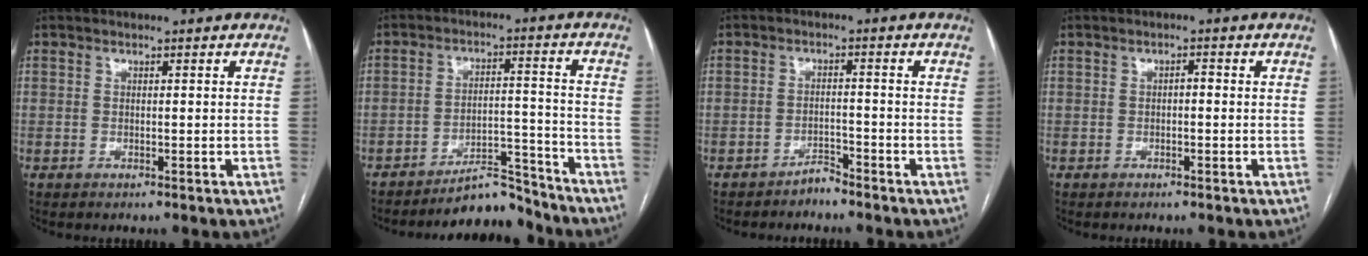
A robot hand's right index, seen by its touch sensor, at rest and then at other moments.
{"total": 7.6, "force": [-7.3, 1.8, 1.5], "torque": [-0.011, 0.033, -0.117]}
{"total": 2.3, "force": [-2.1, 0.6, 0.4], "torque": [0.000, 0.001, -0.037]}
{"total": 0.9, "force": [-0.2, 0.4, 0.8], "torque": [-0.012, 0.004, -0.005]}